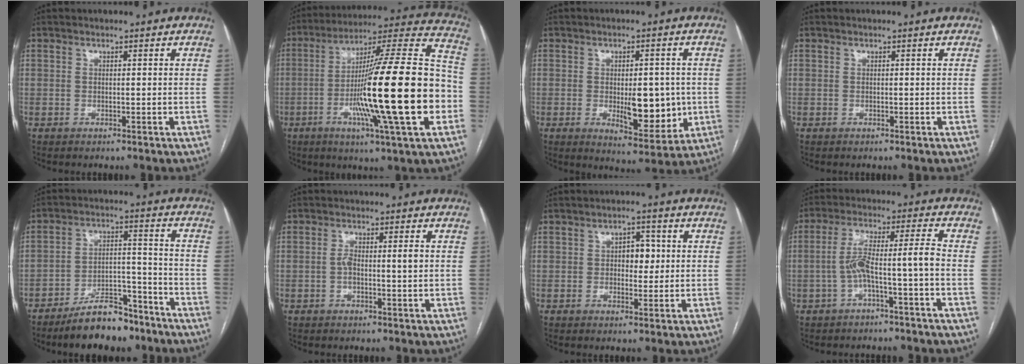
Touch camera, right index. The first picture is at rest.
{"total": 26.9, "force": [-5.7, 0.8, 26.3], "torque": [-0.391, -0.009, -0.107]}
{"total": 9.5, "force": [-1.1, 3.7, 8.6], "torque": [-0.119, -0.009, -0.005]}
{"total": 0.0}
{"total": 10.6, "force": [-8.4, 3.7, 5.3], "torque": [-0.086, 0.017, -0.145]}
{"total": 3.6, "force": [0.0, 0.8, 3.5], "torque": [-0.068, 0.008, -0.002]}
{"total": 4.0, "force": [0.5, 2.3, 3.2], "torque": [-0.042, 0.010, 0.009]}
{"total": 7.1, "force": [-2.3, -0.3, 6.8], "torque": [-0.129, 0.035, -0.037]}